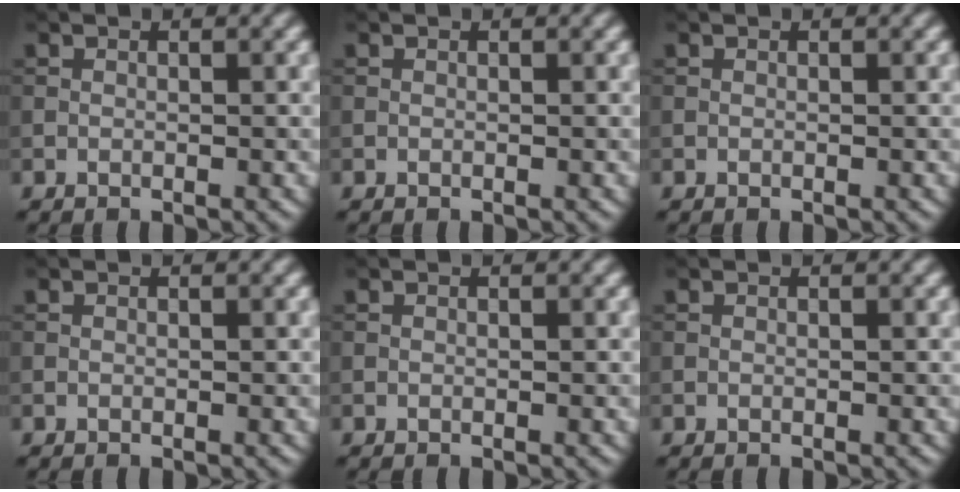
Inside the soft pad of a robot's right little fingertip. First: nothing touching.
{"total": 0.0}
{"total": 0.0}
{"total": 0.0}
{"total": 0.0}
{"total": 0.0}